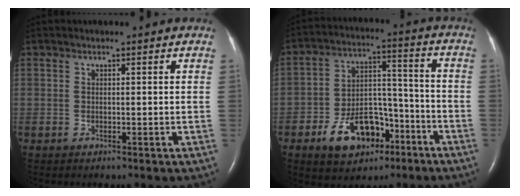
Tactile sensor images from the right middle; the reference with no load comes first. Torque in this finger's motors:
{"motor_torque": [0.39, -0.25, 0.25, 0.11]}